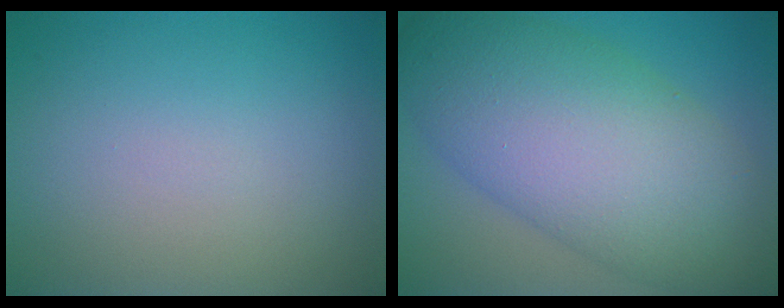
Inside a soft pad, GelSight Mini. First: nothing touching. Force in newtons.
{"total": 12.3, "press": 12.2, "slide": 0.4}